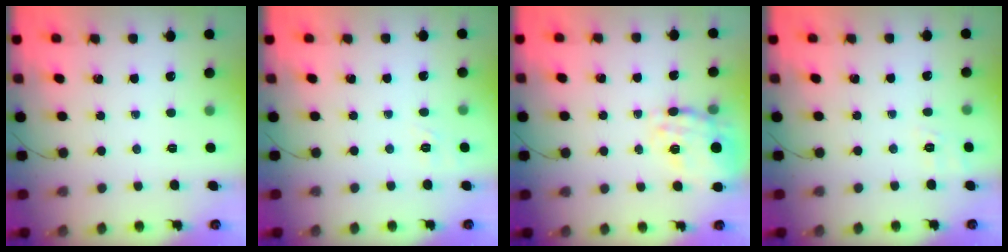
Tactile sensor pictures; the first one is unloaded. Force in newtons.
{"total": 1.7, "press": 0.2, "slide": 1.7}
{"total": 17.9, "press": 17.8, "slide": 1.6}
{"total": 2.3, "press": 1.3, "slide": 1.9}